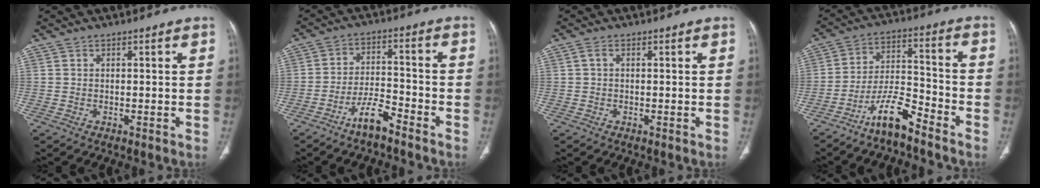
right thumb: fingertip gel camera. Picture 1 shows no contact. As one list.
[{"total": 6.5, "force": [-5.0, 2.0, 3.7], "torque": [-0.062, 0.041, -0.095]}, {"total": 0.9, "force": [0.1, 0.5, 0.7], "torque": [-0.015, 0.005, 0.000]}, {"total": 9.2, "force": [-7.2, 2.3, 5.2], "torque": [-0.094, 0.069, -0.137]}]